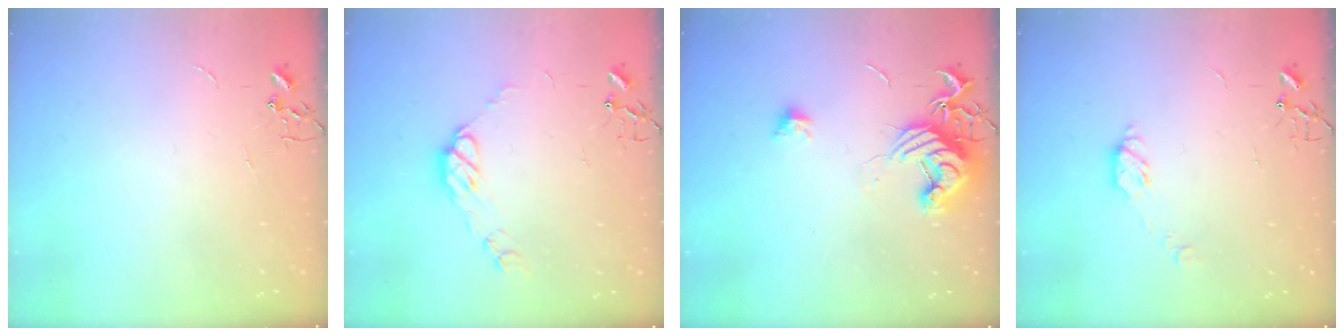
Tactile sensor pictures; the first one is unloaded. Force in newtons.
{"total": 8.5, "press": 8.5, "slide": 0.5}
{"total": 13.3, "press": 13.3, "slide": 1.0}
{"total": 6.4, "press": 6.4, "slide": 0.6}